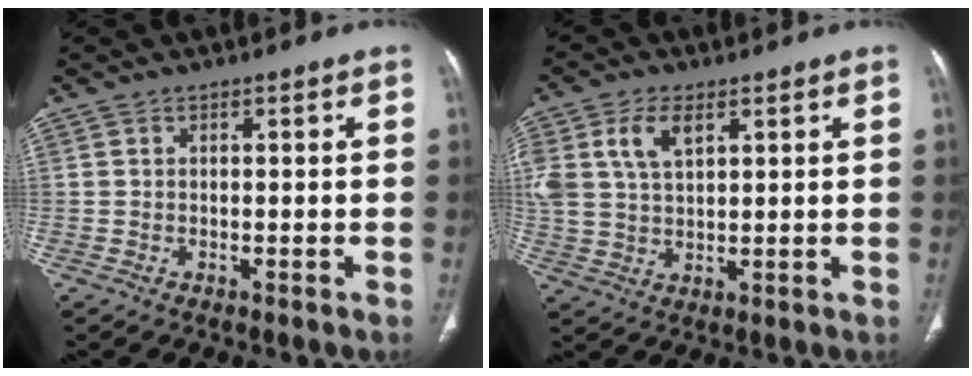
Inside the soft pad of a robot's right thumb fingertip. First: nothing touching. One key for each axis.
{"total": 8.7, "fx": 3.7, "fy": 4.9, "fz": 6.1, "tx": -0.125, "ty": -0.002, "tz": 0.075}